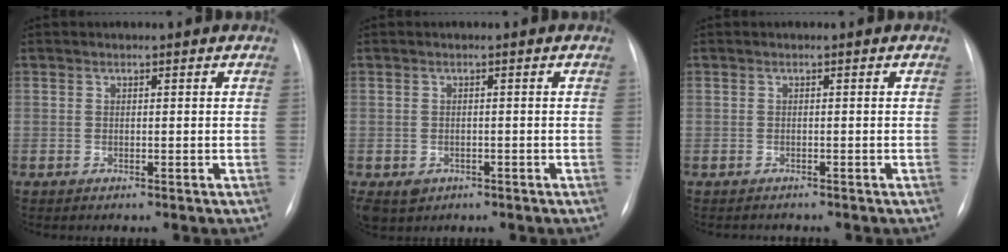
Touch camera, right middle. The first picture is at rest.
{"total": 3.7, "force": [-1.8, 3.0, 1.1], "torque": [-0.020, -0.002, -0.020]}
{"total": 0.9, "force": [-0.8, 0.2, -0.1], "torque": [-0.002, -0.004, -0.011]}